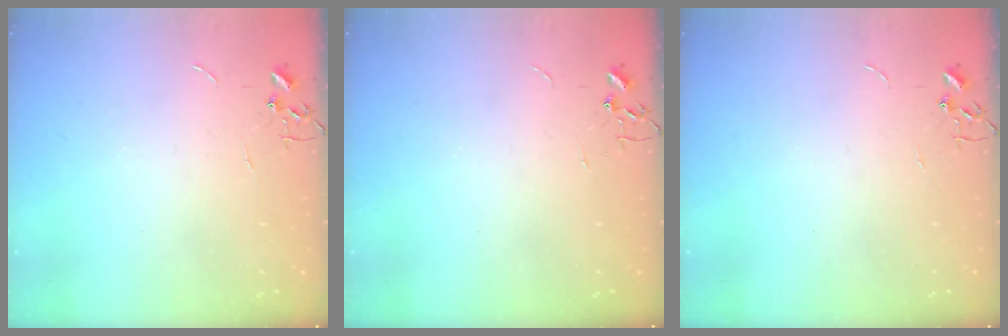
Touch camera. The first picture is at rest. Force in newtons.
{"total": 0.0}
{"total": 0.0}